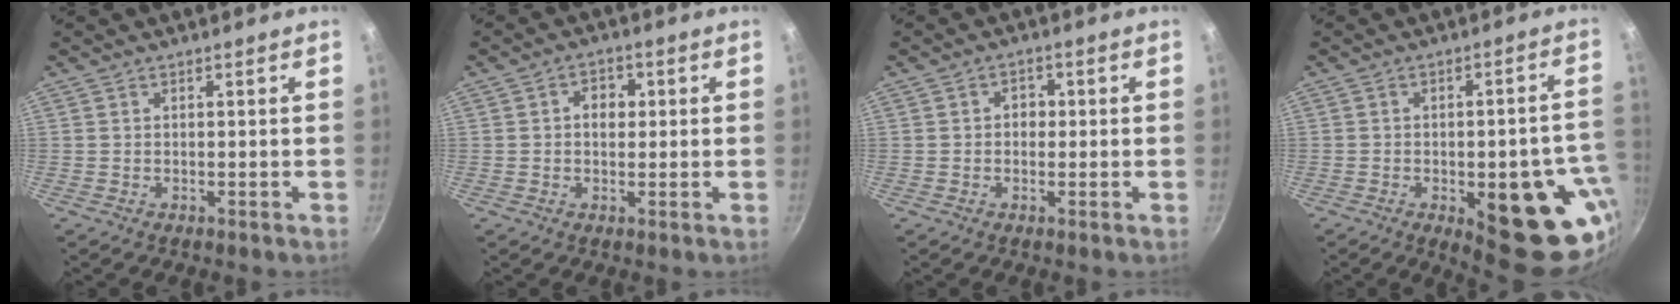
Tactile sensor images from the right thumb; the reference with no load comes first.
{"total": 4.1, "force": [0.5, 3.2, 2.5], "torque": [-0.016, 0.006, 0.003]}
{"total": 2.7, "force": [0.0, 2.2, 1.5], "torque": [-0.007, 0.005, -0.003]}
{"total": 21.4, "force": [-6.2, 8.8, 18.5], "torque": [-0.161, 0.007, -0.069]}